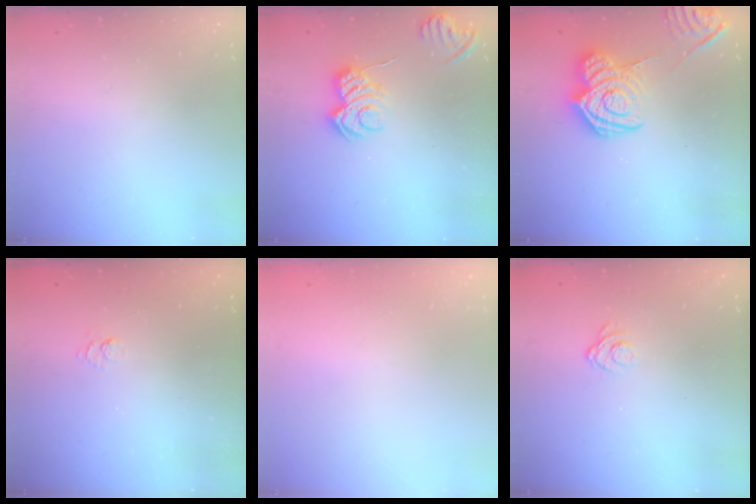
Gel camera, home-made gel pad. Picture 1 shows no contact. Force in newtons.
{"total": 7.8, "press": 7.7, "slide": 0.9}
{"total": 13.9, "press": 13.8, "slide": 1.0}
{"total": 2.5, "press": 2.0, "slide": 1.4}
{"total": 2.7, "press": 2.6, "slide": 0.8}
{"total": 5.1, "press": 4.9, "slide": 1.3}